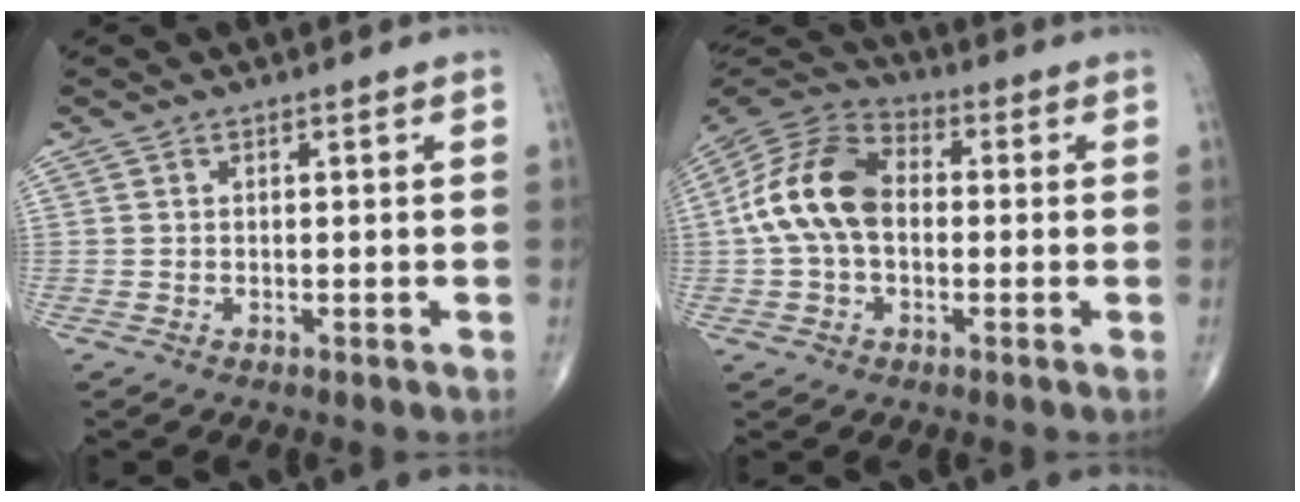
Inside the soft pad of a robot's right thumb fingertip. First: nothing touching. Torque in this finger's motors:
{"motor_torque": [1.18, 1.14, 0.43, -0.43, 0.35]}